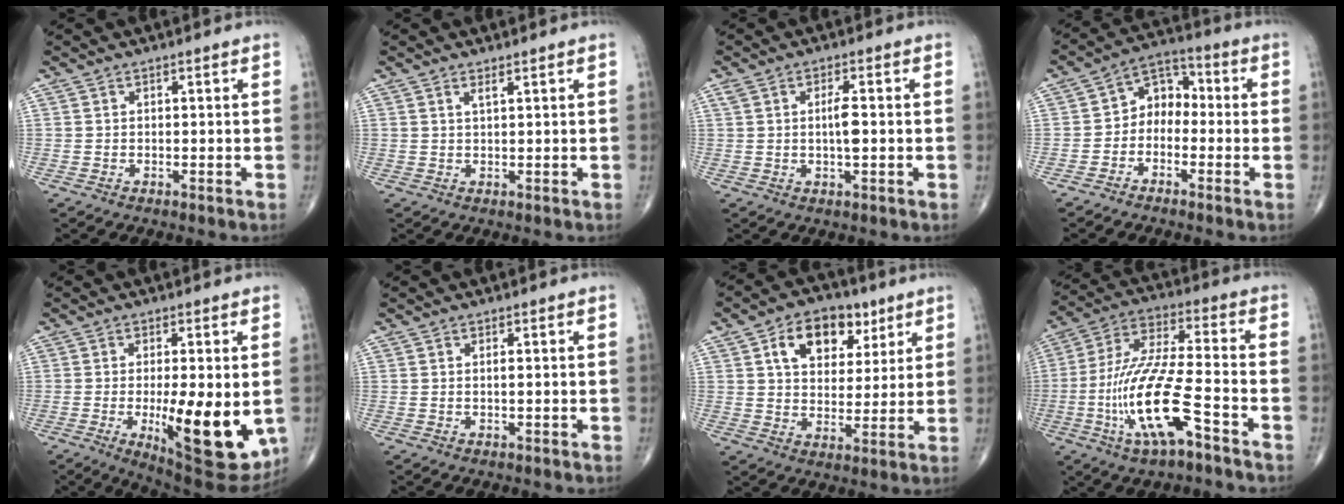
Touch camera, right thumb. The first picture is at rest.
{"total": 1.2, "force": [0.8, 0.2, 0.9], "torque": [-0.018, -0.004, 0.016]}
{"total": 3.8, "force": [0.1, 1.2, 3.6], "torque": [-0.068, 0.003, 0.001]}
{"total": 7.0, "force": [-1.5, 5.3, 4.2], "torque": [-0.033, 0.039, -0.048]}
{"total": 17.3, "force": [-2.9, 5.6, 16.1], "torque": [-0.214, -0.031, -0.023]}
{"total": 0.8, "force": [0.1, 0.1, 0.8], "torque": [-0.014, -0.001, 0.003]}
{"total": 13.0, "force": [5.7, 8.6, 7.8], "torque": [-0.085, -0.011, 0.093]}
{"total": 17.2, "force": [-6.5, 4.0, 15.4], "torque": [-0.329, 0.031, -0.118]}